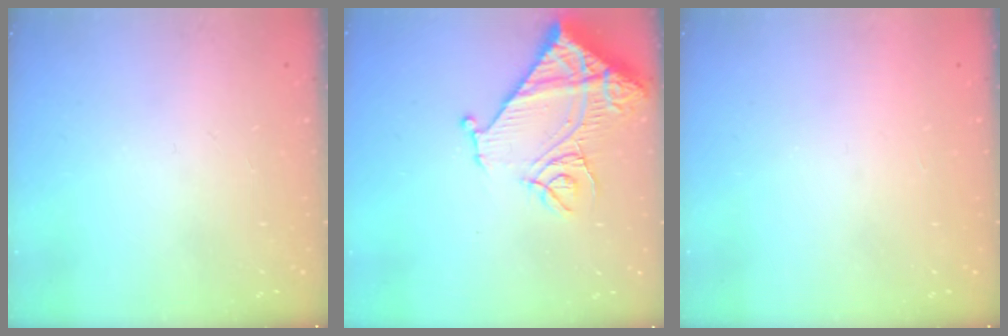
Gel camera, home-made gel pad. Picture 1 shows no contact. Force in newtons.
{"total": 16.9, "press": 16.9, "slide": 1.6}
{"total": 1.6, "press": 1.6, "slide": 0.1}